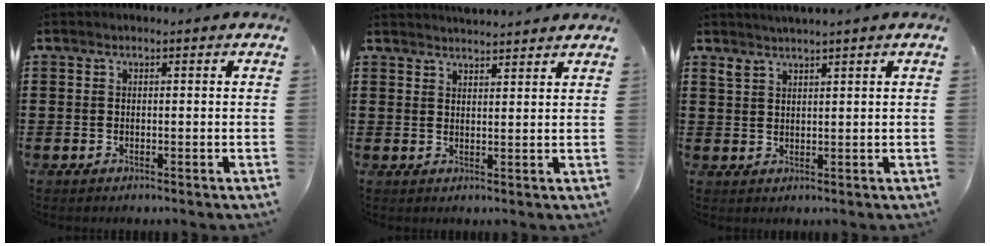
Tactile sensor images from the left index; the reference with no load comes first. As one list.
[{"total": 2.6, "force": [2.6, -0.2, -0.1], "torque": [-0.006, -0.007, 0.050]}, {"total": 1.6, "force": [1.5, -0.1, 0.5], "torque": [-0.013, 0.001, 0.031]}]